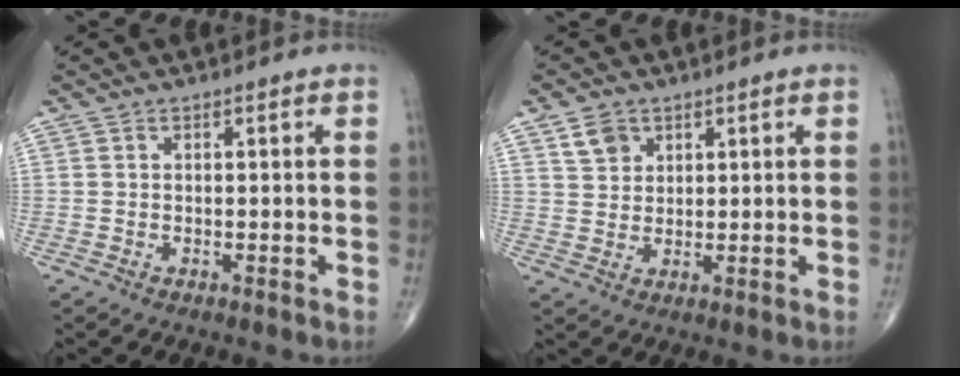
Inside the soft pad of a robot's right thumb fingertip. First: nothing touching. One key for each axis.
{"total": 4.3, "fx": 2.4, "fy": 3.2, "fz": 1.6, "tx": -0.014, "ty": -0.013, "tz": 0.047}